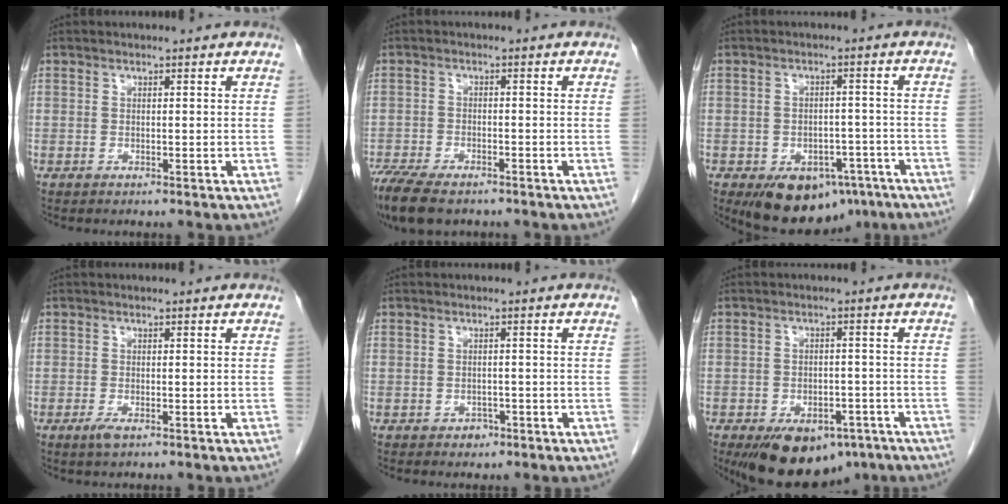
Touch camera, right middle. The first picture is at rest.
{"total": 10.4, "force": [-7.9, 3.8, 5.5], "torque": [-0.107, -0.015, -0.128]}
{"total": 11.1, "force": [-6.9, 6.7, 5.6], "torque": [-0.071, 0.011, -0.094]}
{"total": 1.4, "force": [-0.8, 0.3, 1.1], "torque": [-0.023, -0.003, -0.013]}
{"total": 1.4, "force": [-0.8, 1.1, 0.4], "torque": [-0.008, 0.003, -0.010]}
{"total": 11.7, "force": [-7.8, 5.6, 6.7], "torque": [-0.114, -0.006, -0.116]}